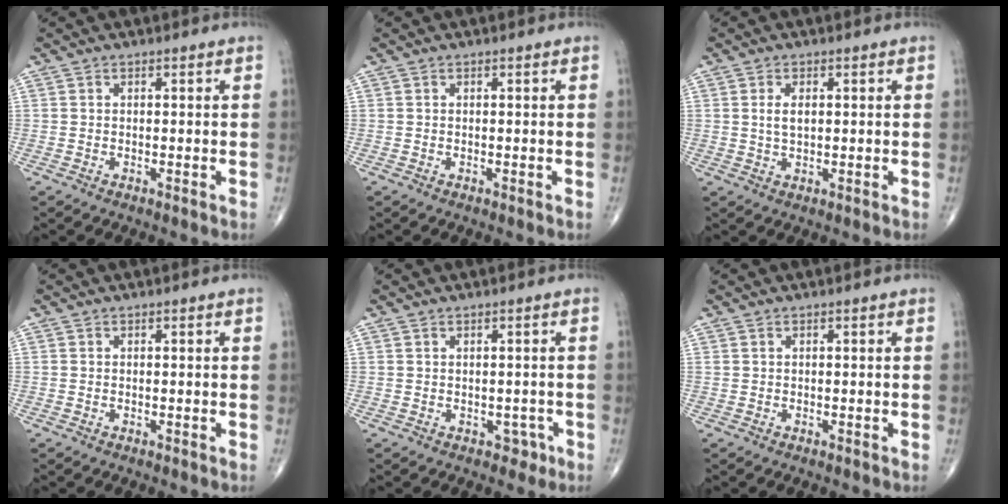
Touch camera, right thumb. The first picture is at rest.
{"total": 0.0}
{"total": 3.2, "force": [0.7, 1.7, 2.6], "torque": [-0.048, -0.002, 0.016]}
{"total": 0.0}
{"total": 2.0, "force": [-0.5, 1.7, 1.0], "torque": [0.001, 0.003, -0.004]}
{"total": 0.0}